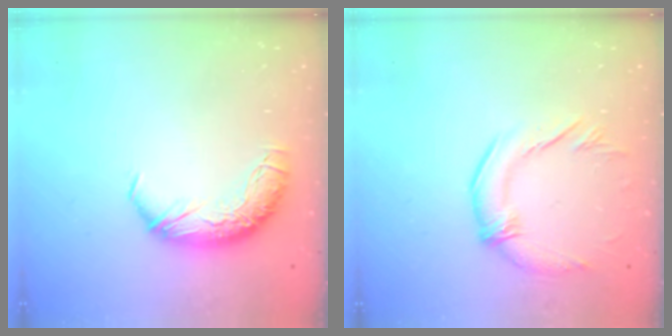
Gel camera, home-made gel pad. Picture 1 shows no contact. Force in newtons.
{"total": 2.3, "press": 1.8, "slide": 1.4}